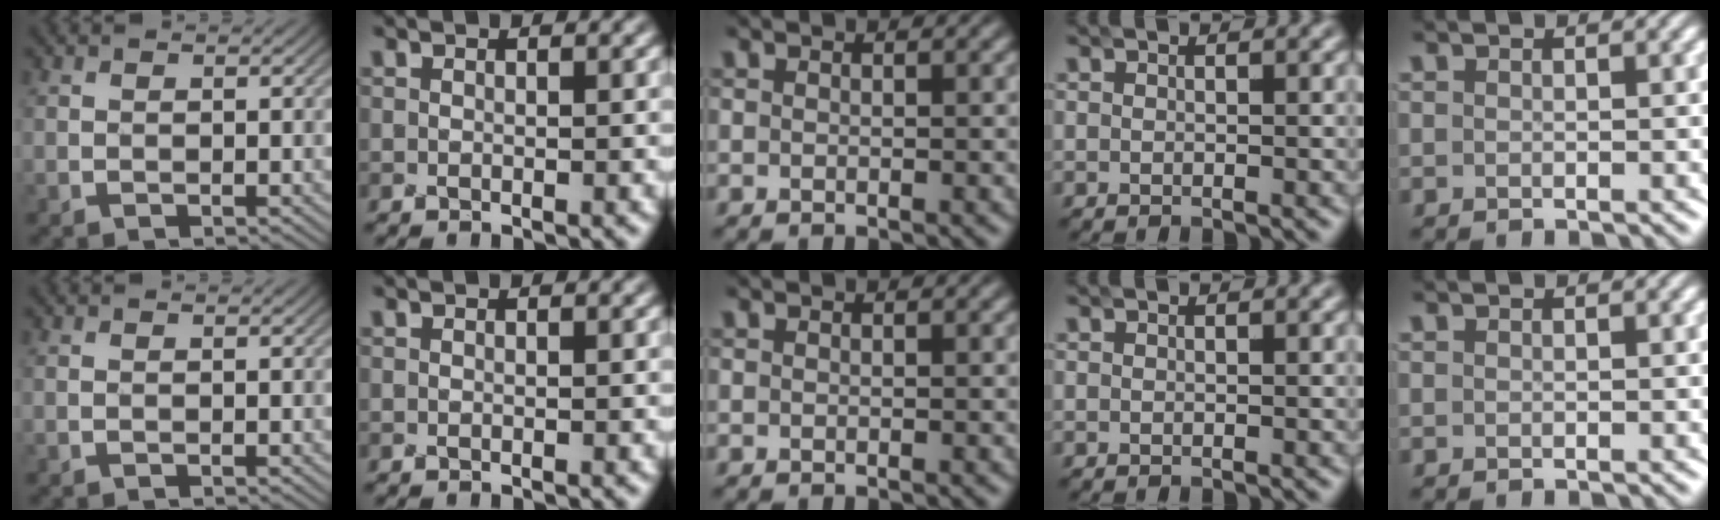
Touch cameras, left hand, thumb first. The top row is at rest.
{}